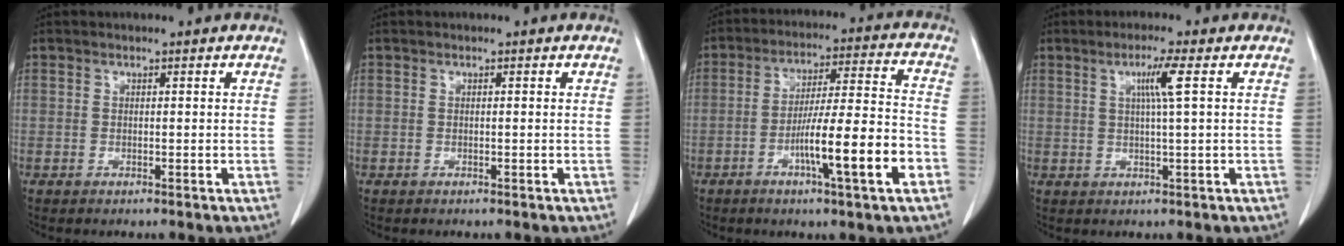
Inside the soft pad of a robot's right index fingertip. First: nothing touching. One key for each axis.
{"total": 0.0}
{"total": 13.5, "fx": -5.2, "fy": 0.2, "fz": 12.4, "tx": -0.204, "ty": 0.002, "tz": -0.084}
{"total": 4.1, "fx": 1.2, "fy": -0.8, "fz": 3.9, "tx": -0.074, "ty": -0.001, "tz": 0.022}